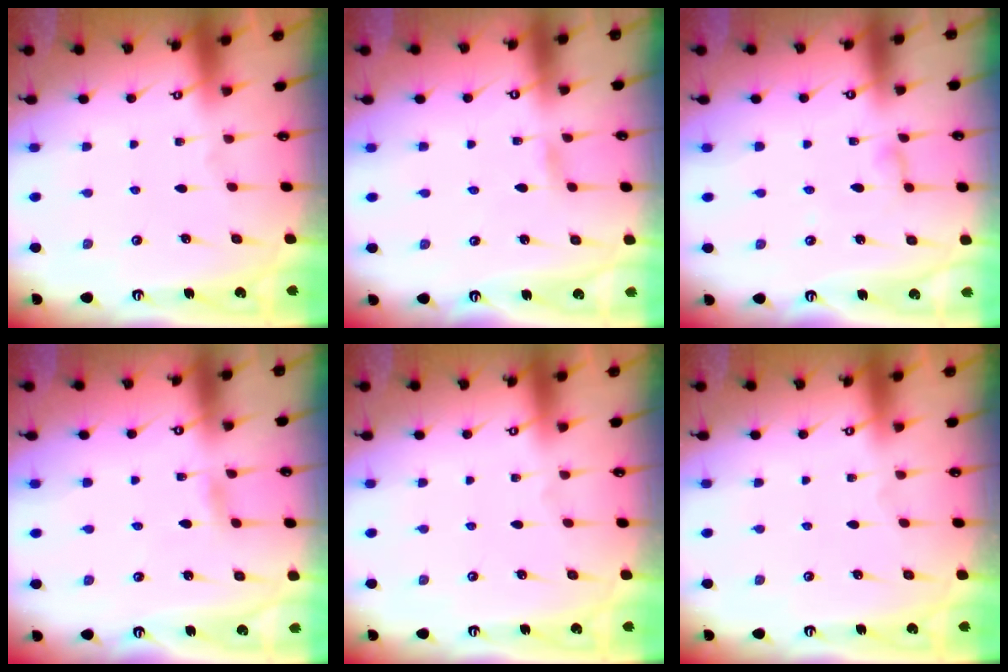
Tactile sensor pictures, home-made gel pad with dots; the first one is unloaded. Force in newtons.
{"total": 1.7, "press": 1.7, "slide": 0.1}
{"total": 4.7, "press": 4.7, "slide": 0.4}
{"total": 3.1, "press": 3.1, "slide": 0.3}
{"total": 0.0}
{"total": 0.0}